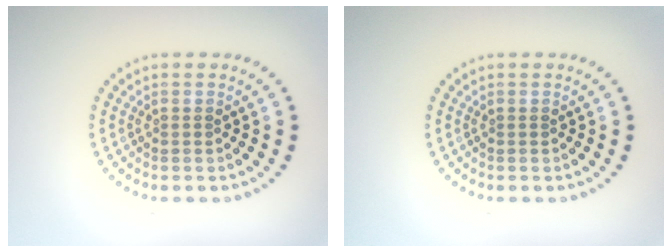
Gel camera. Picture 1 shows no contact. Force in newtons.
{"total": 0.0}